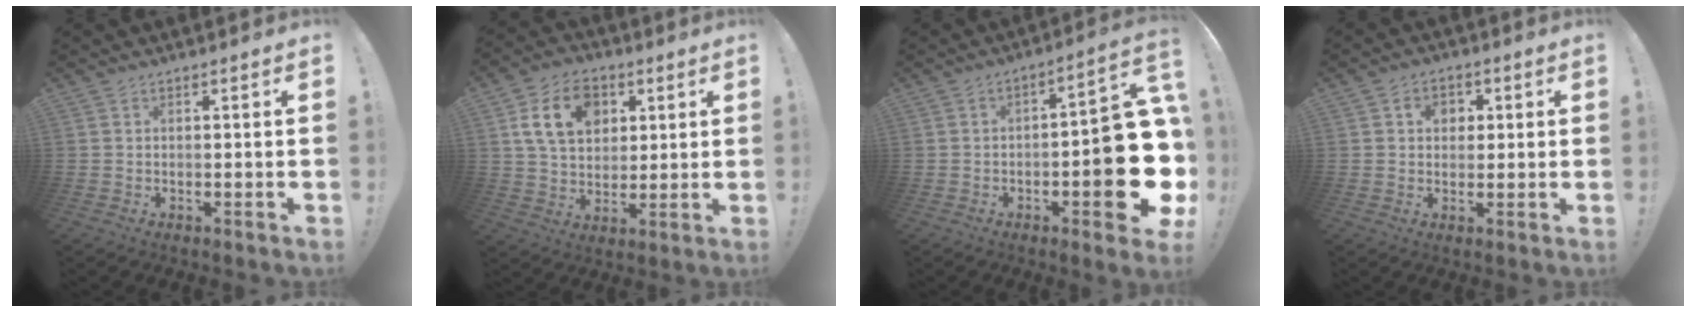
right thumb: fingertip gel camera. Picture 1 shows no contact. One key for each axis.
{"total": 15.7, "fx": 5.6, "fy": 11.6, "fz": 8.9, "tx": -0.138, "ty": -0.012, "tz": 0.107}
{"total": 18.4, "fx": -4.8, "fy": 6.0, "fz": 16.7, "tx": -0.195, "ty": 0.020, "tz": -0.068}
{"total": 4.9, "fx": 1.3, "fy": 4.2, "fz": 2.2, "tx": -0.028, "ty": 0.002, "tz": 0.020}